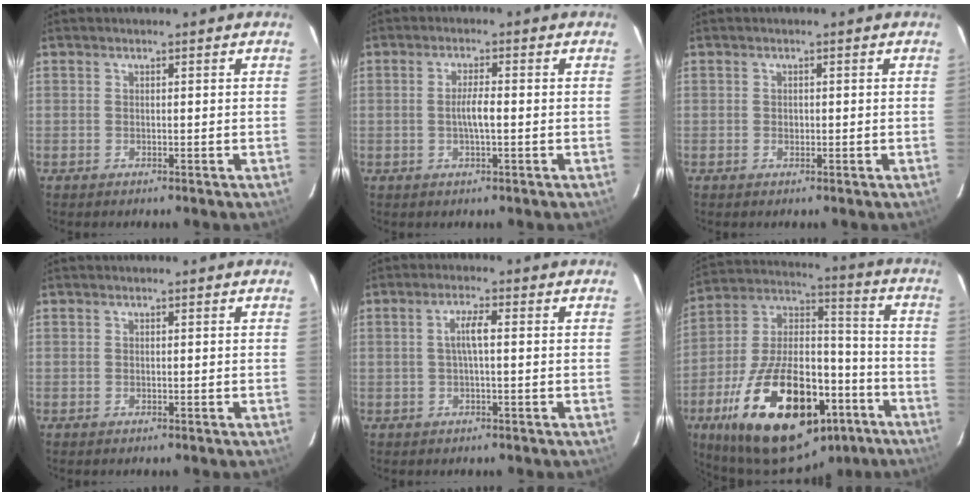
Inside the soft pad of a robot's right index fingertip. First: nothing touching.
{"total": 3.2, "force": [-0.5, 0.4, 3.2], "torque": [-0.059, 0.001, -0.009]}
{"total": 0.9, "force": [-0.1, 0.8, 0.4], "torque": [-0.004, 0.001, -0.001]}
{"total": 0.0}
{"total": 3.4, "force": [0.2, 0.4, 3.4], "torque": [-0.066, 0.005, 0.003]}
{"total": 31.5, "force": [-16.5, 15.4, 21.9], "torque": [-0.397, 0.010, -0.243]}